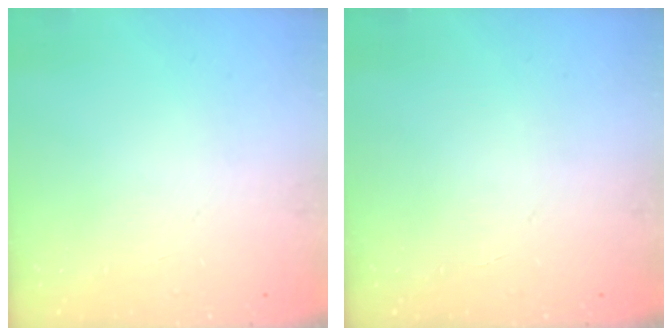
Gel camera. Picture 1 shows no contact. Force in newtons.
{"total": 0.0}